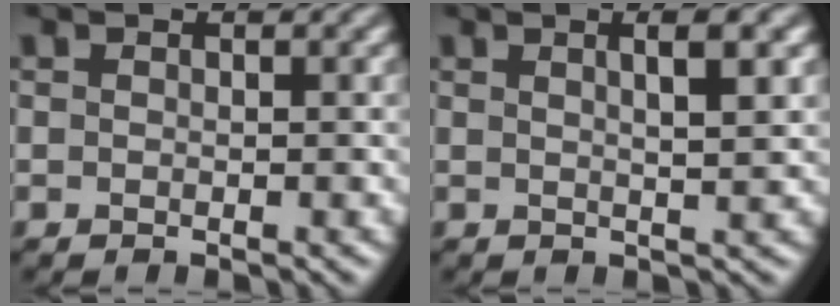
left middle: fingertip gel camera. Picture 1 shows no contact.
{"total": 3.7, "force": [1.5, 0.9, 3.2], "torque": [-0.029, 0.014, 0.009]}